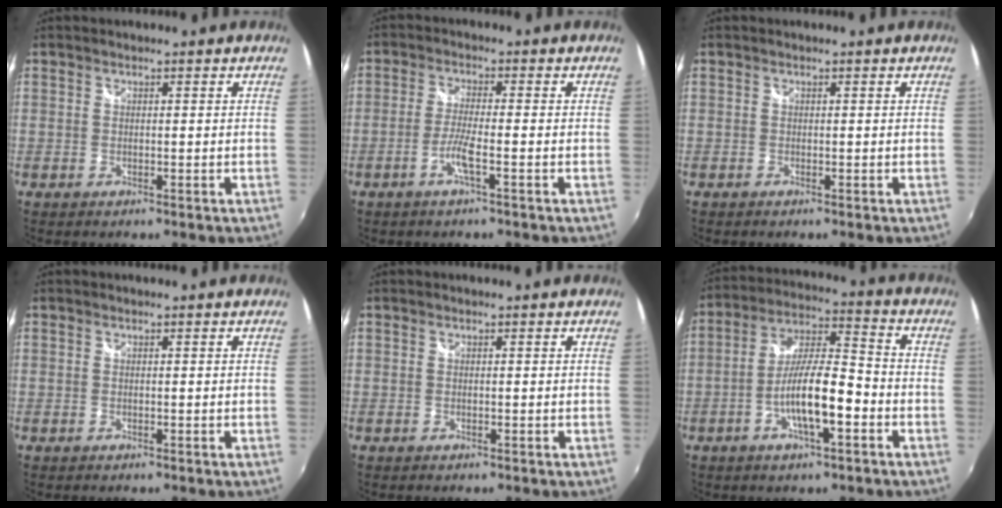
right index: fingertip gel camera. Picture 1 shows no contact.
{"total": 4.2, "force": [-2.0, -0.2, 3.7], "torque": [-0.082, -0.003, -0.041]}
{"total": 0.0}
{"total": 0.0}
{"total": 0.0}
{"total": 11.8, "force": [-4.3, 2.7, 10.7], "torque": [-0.205, 0.004, -0.076]}